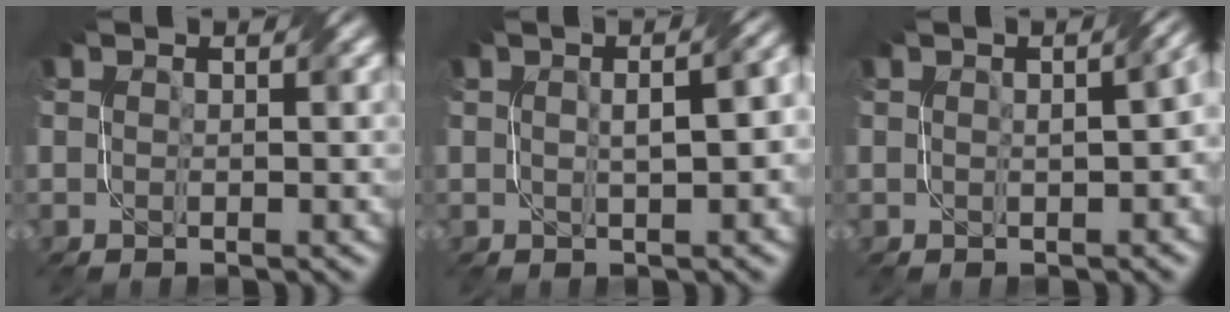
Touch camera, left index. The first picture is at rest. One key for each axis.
{"total": 5.8, "fx": 0.8, "fy": 2.1, "fz": 5.3, "tx": -0.046, "ty": 0.026, "tz": 0.005}
{"total": 3.7, "fx": 0.2, "fy": 1.4, "fz": 3.4, "tx": -0.035, "ty": 0.006, "tz": 0.014}